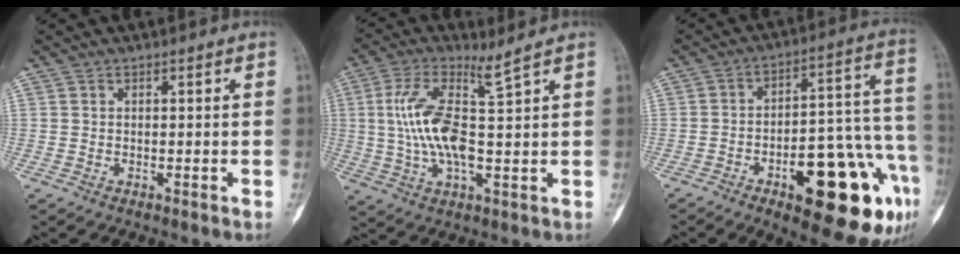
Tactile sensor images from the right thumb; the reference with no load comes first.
{"total": 10.2, "force": [3.2, 2.5, 9.4], "torque": [-0.215, 0.000, 0.069]}
{"total": 24.4, "force": [-10.4, 8.9, 20.2], "torque": [-0.212, 0.065, -0.131]}